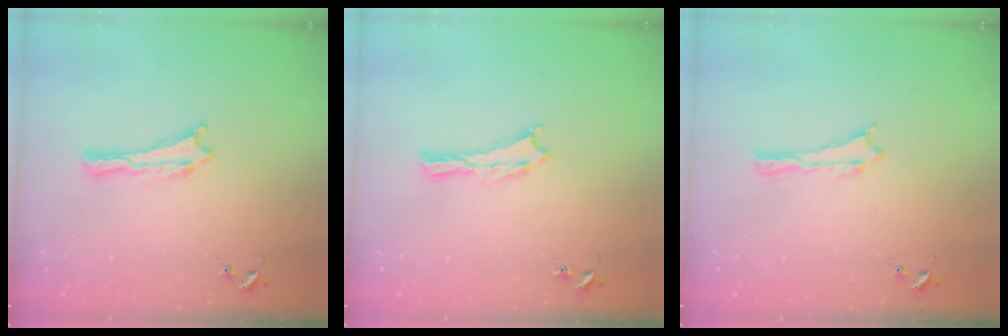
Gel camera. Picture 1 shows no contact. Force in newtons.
{"total": 0.0}
{"total": 0.0}